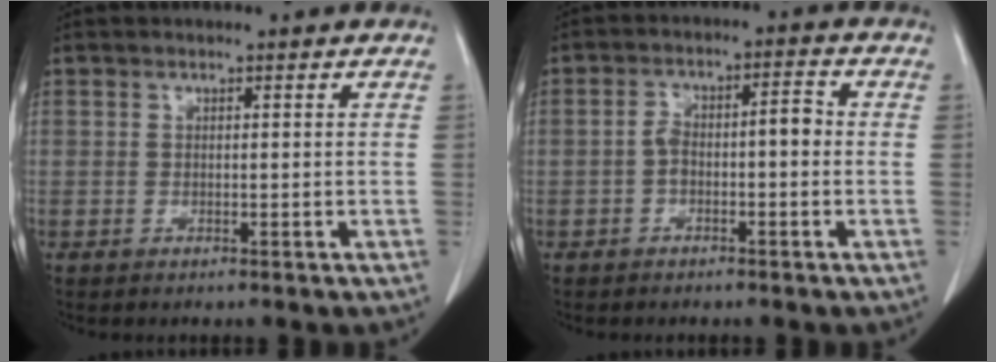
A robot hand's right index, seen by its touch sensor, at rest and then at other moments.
{"total": 4.9, "force": [-0.9, 1.8, 4.5], "torque": [-0.081, 0.032, -0.013]}